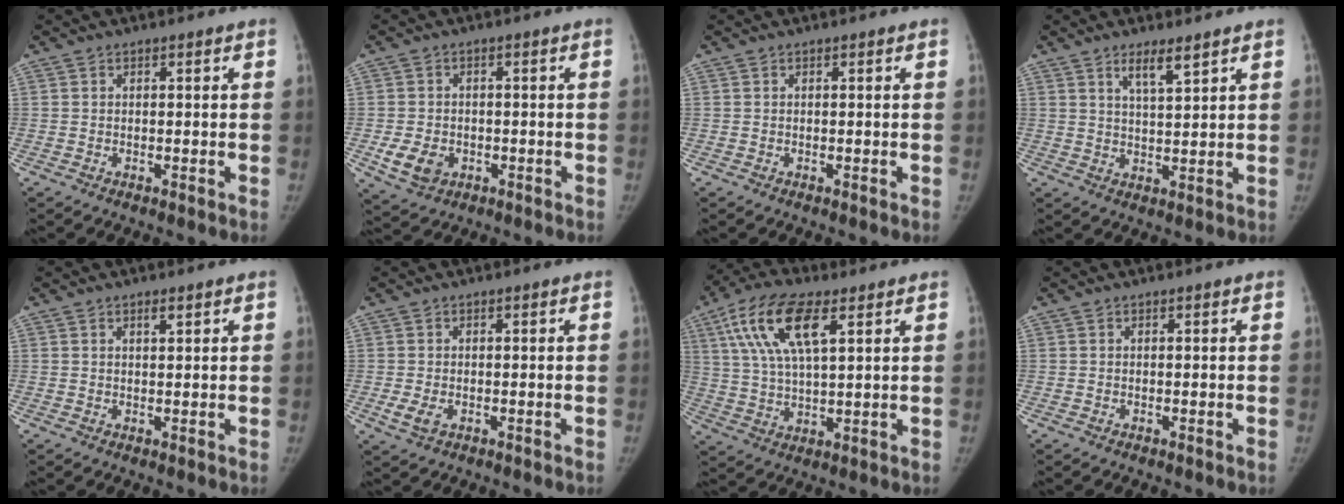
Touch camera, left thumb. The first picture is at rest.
{"total": 6.2, "force": [-2.0, 4.8, 3.4], "torque": [-0.055, 0.002, -0.025]}
{"total": 0.0}
{"total": 4.5, "force": [3.1, 0.9, 3.1], "torque": [-0.050, -0.025, 0.057]}
{"total": 1.4, "force": [0.9, 0.5, 0.9], "torque": [-0.011, -0.005, 0.015]}
{"total": 2.9, "force": [-0.9, 1.9, 2.0], "torque": [-0.044, -0.004, -0.014]}
{"total": 14.4, "force": [6.1, 5.9, 11.6], "torque": [-0.223, -0.001, 0.113]}
{"total": 0.0}